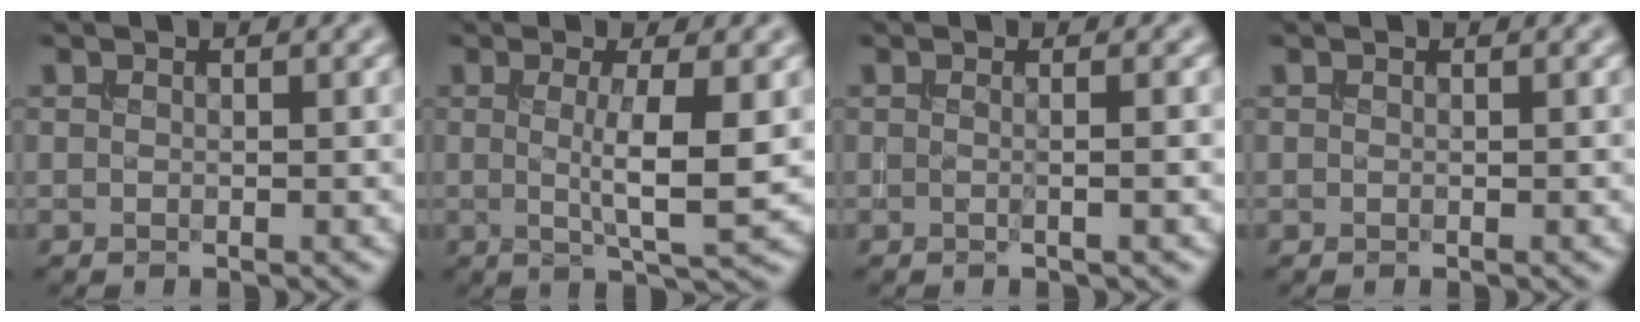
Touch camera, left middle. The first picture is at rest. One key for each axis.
{"total": 4.7, "fx": 0.2, "fy": 0.8, "fz": 4.6, "tx": -0.071, "ty": -0.007, "tz": 0.004}
{"total": 2.0, "fx": 0.2, "fy": 0.9, "fz": 1.8, "tx": -0.008, "ty": -0.004, "tz": -0.017}
{"total": 0.0}